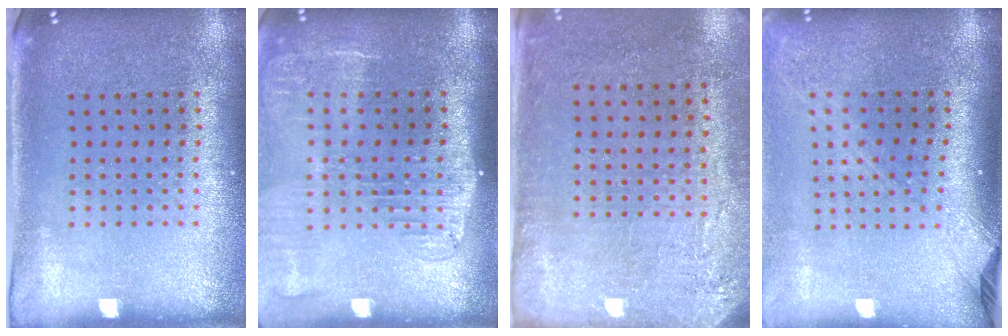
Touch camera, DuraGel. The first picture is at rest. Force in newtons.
{"total": 2.2, "press": 1.8, "slide": 1.2}
{"total": 2.8, "press": 2.3, "slide": 1.6}
{"total": 2.2, "press": 1.6, "slide": 1.5}